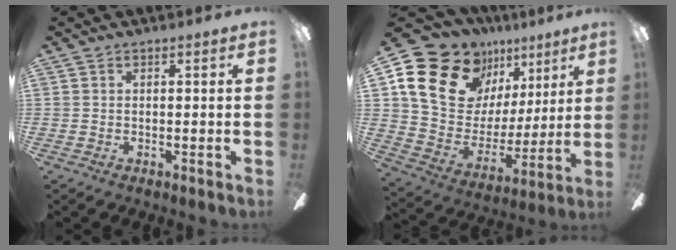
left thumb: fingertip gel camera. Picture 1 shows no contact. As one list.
[{"total": 22.6, "force": [13.2, 15.0, 10.5], "torque": [-0.189, -0.071, 0.257]}]